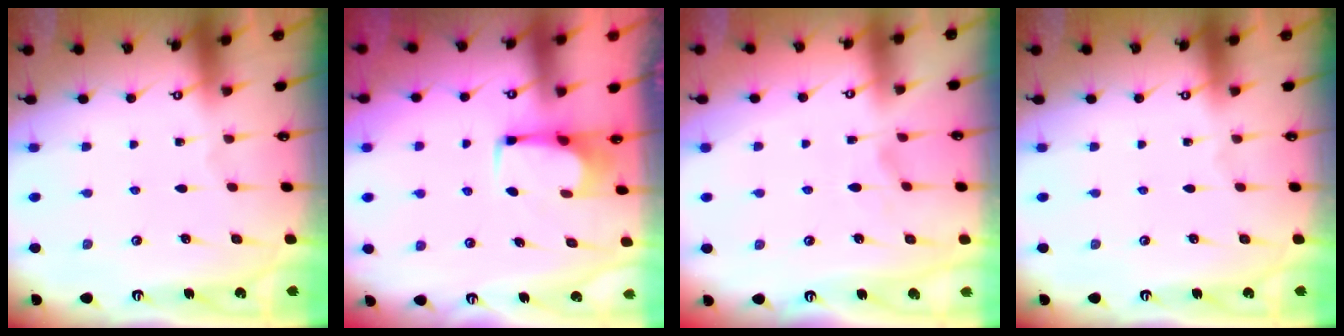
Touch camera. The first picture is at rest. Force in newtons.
{"total": 2.7, "press": 2.6, "slide": 0.4}
{"total": 2.9, "press": 2.7, "slide": 1.0}
{"total": 0.0}